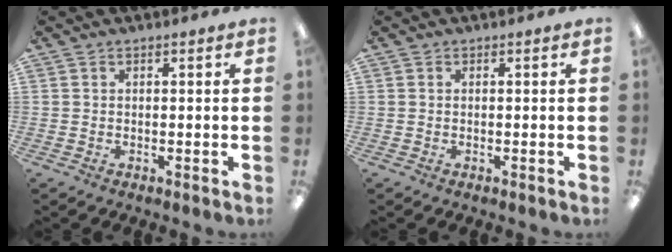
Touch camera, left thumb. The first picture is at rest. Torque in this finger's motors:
{"motor_torque": [0.00, 0.00, 0.11, 0.04, 0.00]}